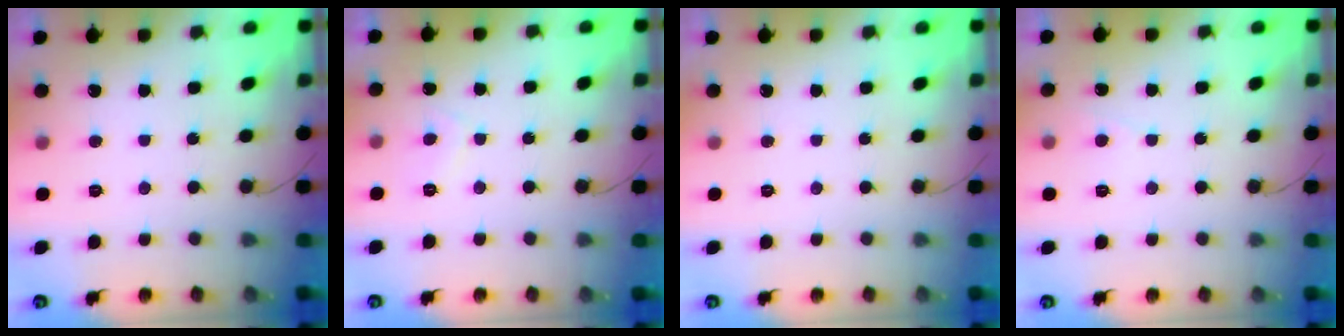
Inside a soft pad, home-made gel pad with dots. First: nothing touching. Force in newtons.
{"total": 3.2, "press": 3.1, "slide": 0.7}
{"total": 0.0}
{"total": 2.1, "press": 2.1, "slide": 0.3}